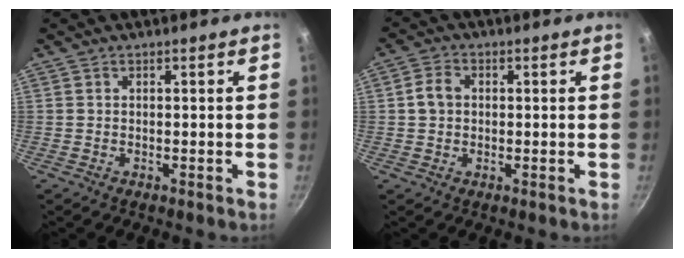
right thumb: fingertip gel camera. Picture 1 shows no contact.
{"total": 3.9, "force": [0.3, 3.1, 2.3], "torque": [-0.035, 0.011, -0.001]}